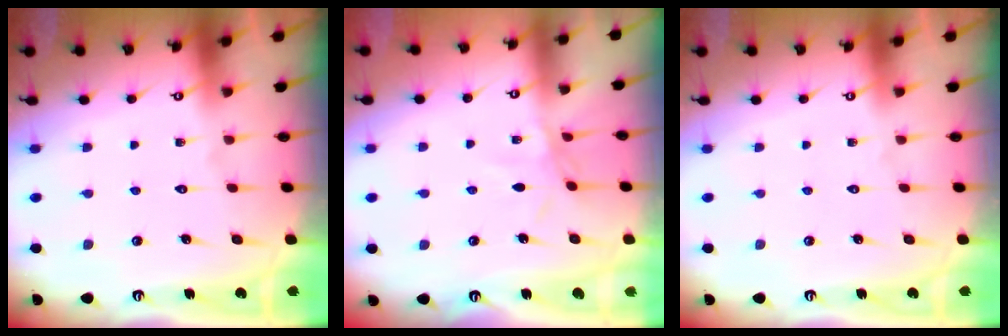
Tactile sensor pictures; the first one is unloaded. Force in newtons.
{"total": 2.8, "press": 2.7, "slide": 0.5}
{"total": 0.0}